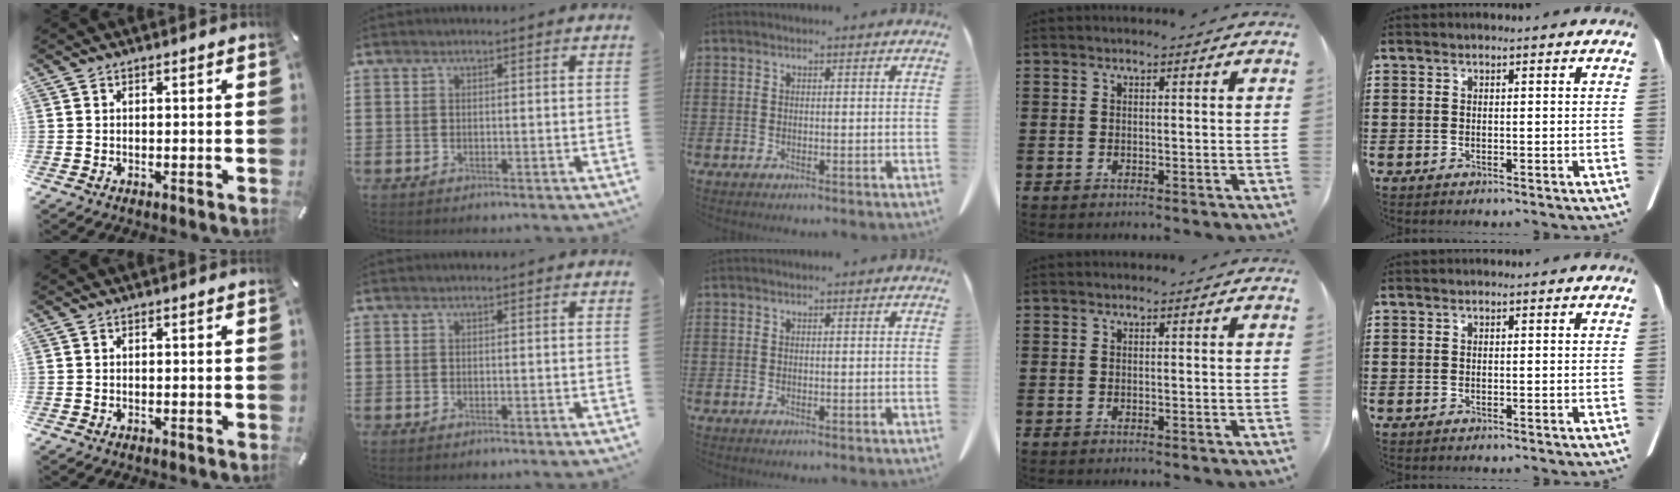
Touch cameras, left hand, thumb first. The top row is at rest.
{}